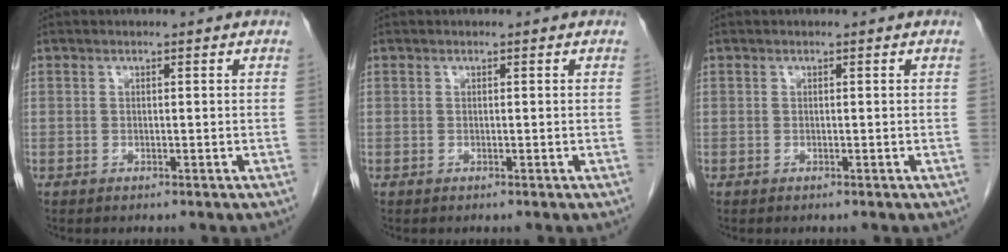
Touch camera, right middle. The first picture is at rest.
{"total": 0.0}
{"total": 0.0}